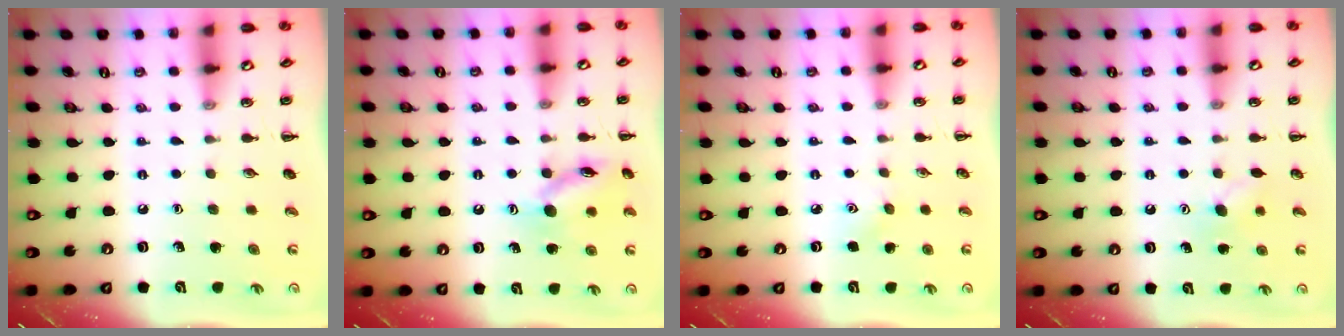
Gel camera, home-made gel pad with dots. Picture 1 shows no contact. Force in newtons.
{"total": 13.2, "press": 13.1, "slide": 1.1}
{"total": 4.0, "press": 3.8, "slide": 1.0}
{"total": 6.6, "press": 6.4, "slide": 1.5}